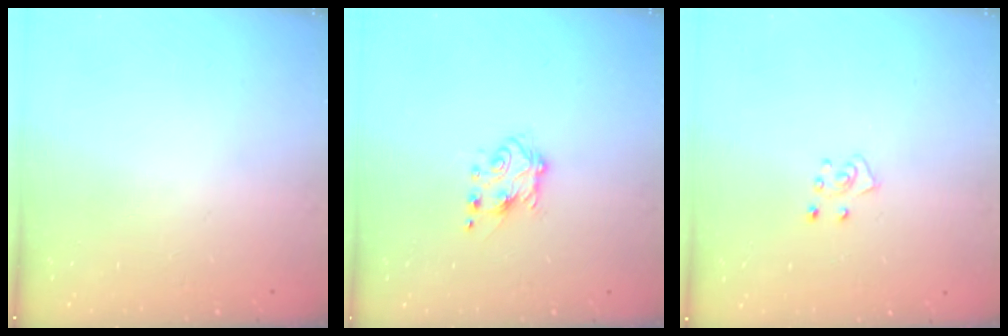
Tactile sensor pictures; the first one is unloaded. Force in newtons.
{"total": 5.6, "press": 5.6, "slide": 0.8}
{"total": 4.2, "press": 4.2, "slide": 0.4}